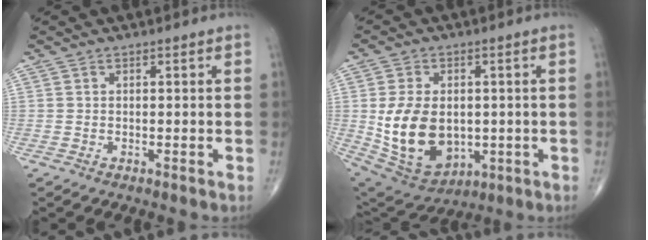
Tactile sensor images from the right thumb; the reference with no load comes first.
{"total": 15.8, "force": [-0.8, 10.8, 11.5], "torque": [-0.186, -0.005, 0.016]}